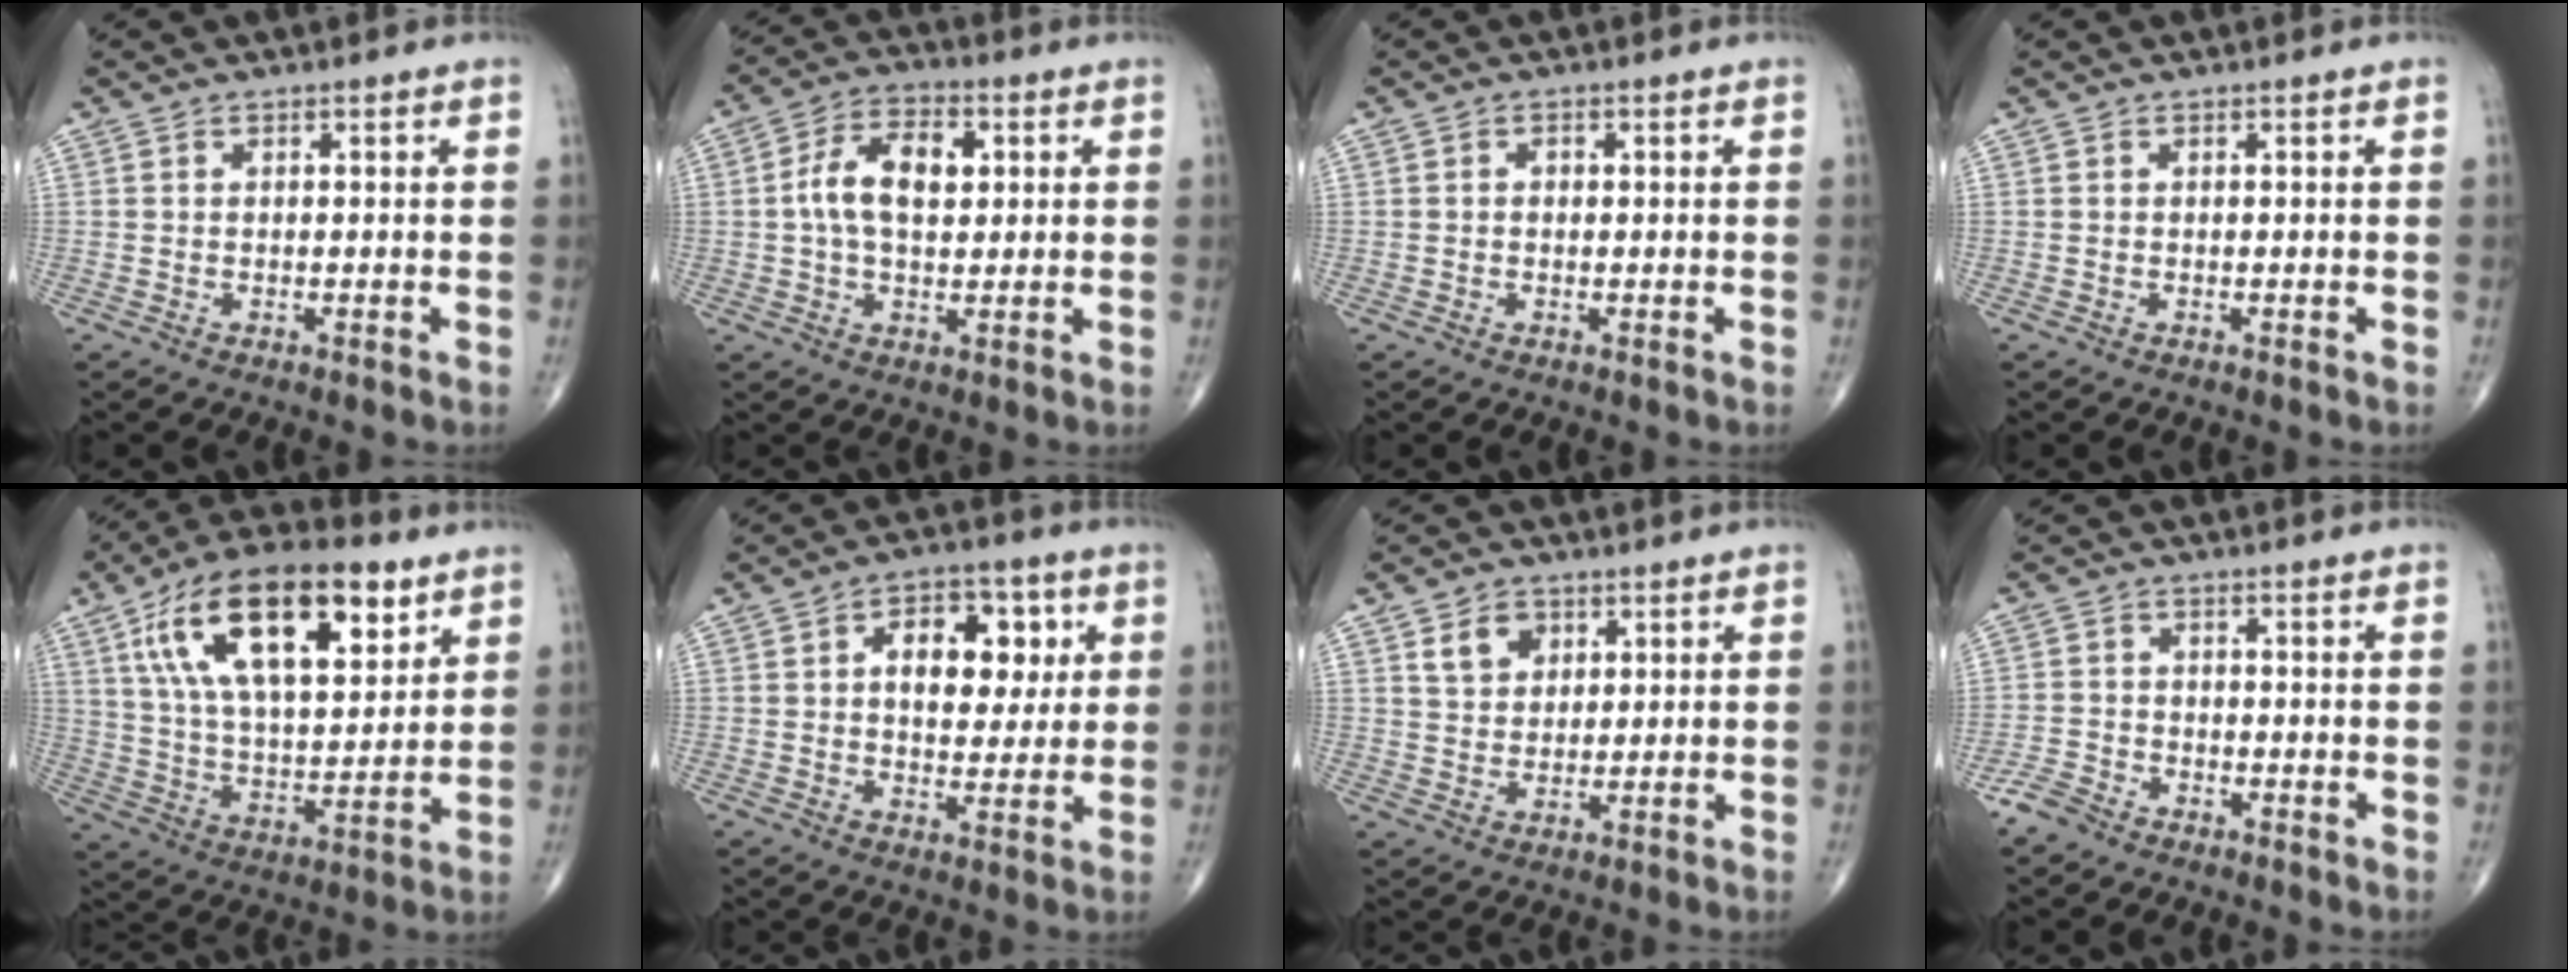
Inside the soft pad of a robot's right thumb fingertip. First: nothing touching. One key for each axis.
{"total": 10.3, "fx": 1.5, "fy": 6.0, "fz": 8.2, "tx": -0.139, "ty": 0.015, "tz": 0.021}
{"total": 0.8, "fx": 0.1, "fy": 0.6, "fz": 0.5, "tx": -0.007, "ty": 0.002, "tz": -0.001}
{"total": 0.0}
{"total": 23.8, "fx": 10.8, "fy": 10.6, "fz": 18.3, "tx": -0.302, "ty": -0.020, "tz": 0.187}
{"total": 12.1, "fx": 2.8, "fy": 7.3, "fz": 9.2, "tx": -0.091, "ty": 0.001, "tz": 0.039}
{"total": 5.4, "fx": 2.5, "fy": 4.1, "fz": 2.6, "tx": -0.022, "ty": -0.014, "tz": 0.046}
{"total": 3.6, "fx": -2.9, "fy": 1.8, "fz": 1.1, "tx": -0.023, "ty": 0.009, "tz": -0.061}